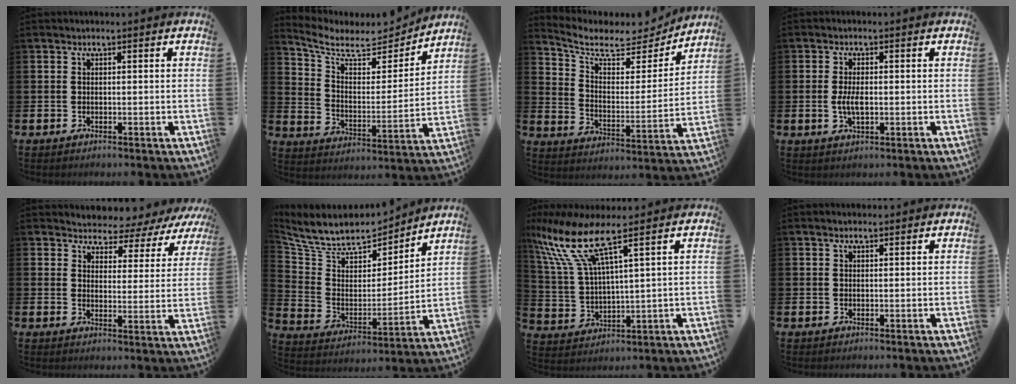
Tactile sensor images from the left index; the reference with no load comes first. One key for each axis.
{"total": 8.4, "fx": 7.4, "fy": 3.0, "fz": 2.6, "tx": -0.088, "ty": -0.053, "tz": 0.127}
{"total": 7.8, "fx": 7.0, "fy": 2.5, "fz": 2.4, "tx": -0.074, "ty": -0.056, "tz": 0.115}
{"total": 3.1, "fx": 0.0, "fy": 1.4, "fz": 2.8, "tx": -0.045, "ty": -0.006, "tz": -0.006}
{"total": 3.7, "fx": 3.5, "fy": 1.1, "fz": -0.4, "tx": -0.004, "ty": -0.044, "tz": 0.053}
{"total": 8.7, "fx": 7.7, "fy": 3.3, "fz": 2.1, "tx": -0.084, "ty": -0.055, "tz": 0.136}
{"total": 10.1, "fx": 7.3, "fy": 2.2, "fz": 6.7, "tx": -0.162, "ty": -0.032, "tz": 0.123}
{"total": 1.3, "fx": 1.2, "fy": 0.3, "fz": 0.4, "tx": 0.007, "ty": -0.004, "tz": 0.020}